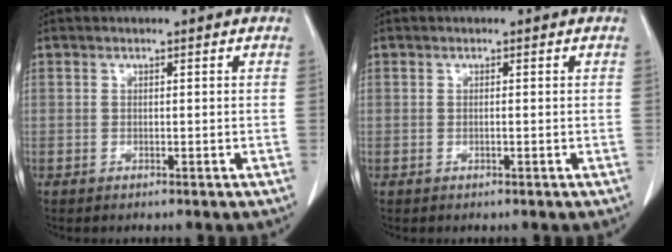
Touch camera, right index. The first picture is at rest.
{"total": 0.7, "force": [-0.1, 0.3, 0.7], "torque": [-0.020, 0.003, 0.000]}